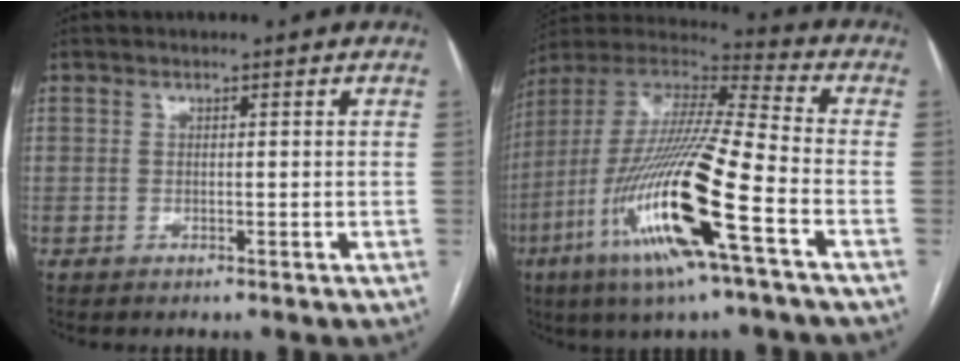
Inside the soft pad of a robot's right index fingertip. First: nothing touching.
{"total": 22.7, "force": [-8.7, 1.6, 20.9], "torque": [-0.443, -0.037, -0.167]}